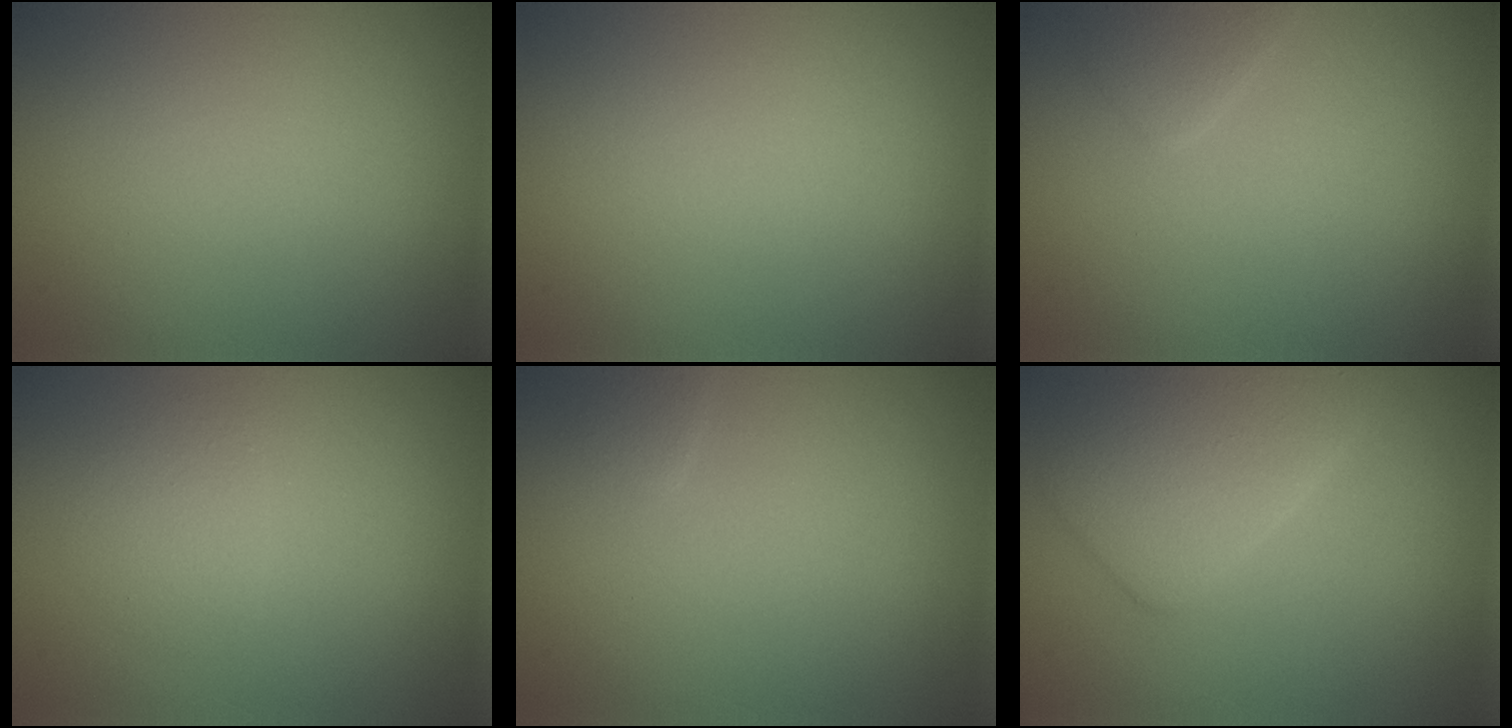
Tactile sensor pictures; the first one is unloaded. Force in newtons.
{"total": 0.0}
{"total": 1.3, "press": 1.3, "slide": 0.1}
{"total": 1.6, "press": 1.6, "slide": 0.0}
{"total": 0.7, "press": 0.7, "slide": 0.0}
{"total": 4.1, "press": 4.1, "slide": 0.4}